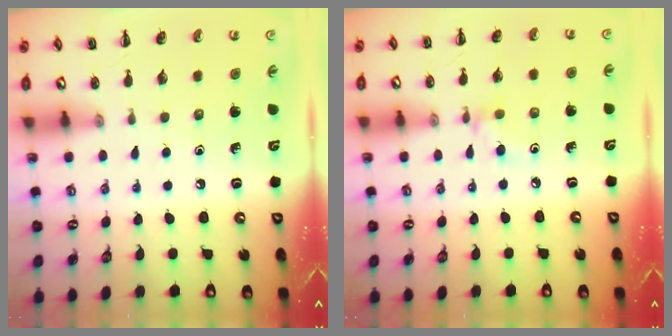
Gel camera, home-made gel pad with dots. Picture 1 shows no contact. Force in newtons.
{"total": 3.5, "press": 3.3, "slide": 1.2}